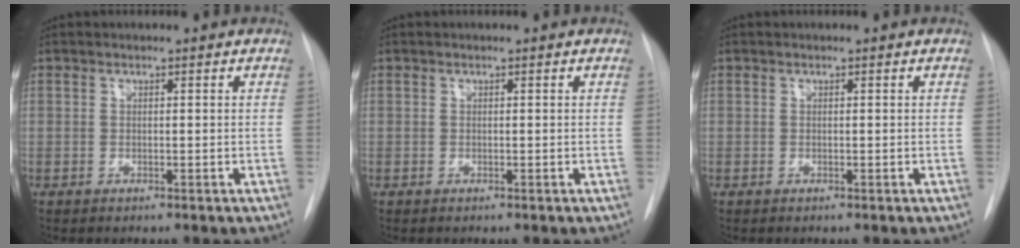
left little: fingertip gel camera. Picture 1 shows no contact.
{"total": 0.0}
{"total": 0.0}